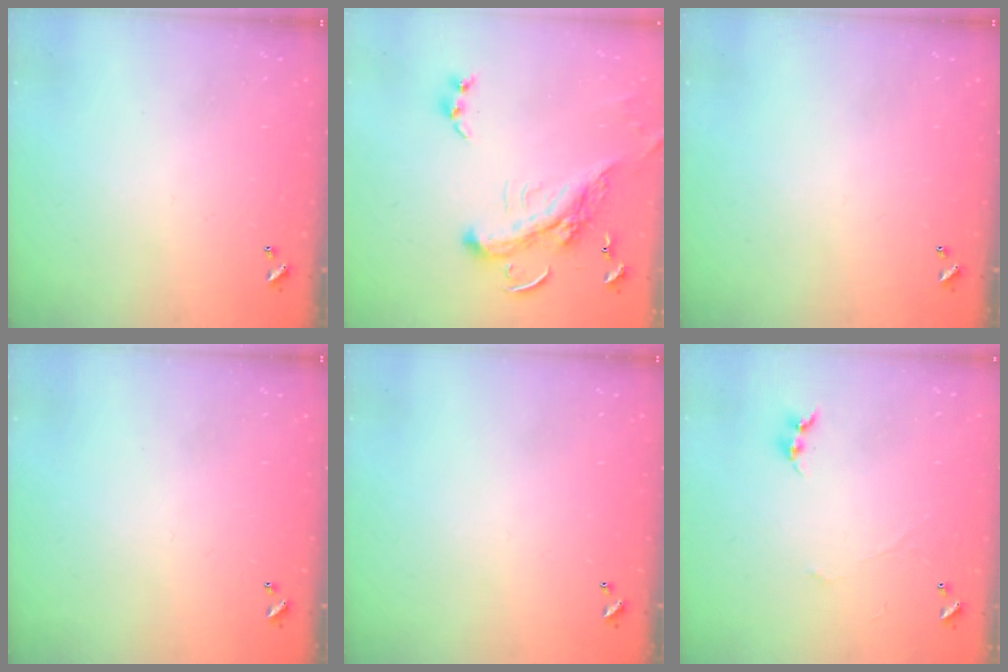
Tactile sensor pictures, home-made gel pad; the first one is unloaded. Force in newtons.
{"total": 6.7, "press": 6.5, "slide": 1.6}
{"total": 0.0}
{"total": 0.0}
{"total": 0.0}
{"total": 1.5, "press": 1.4, "slide": 0.5}